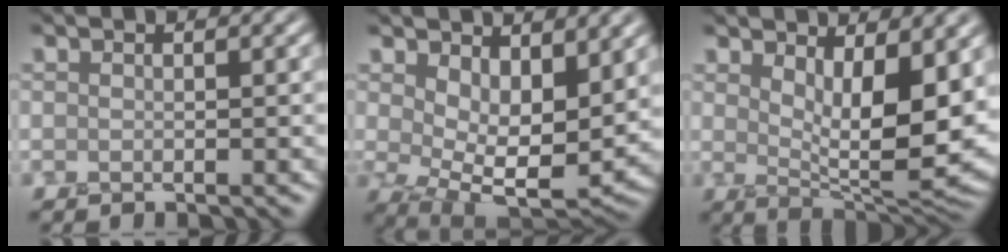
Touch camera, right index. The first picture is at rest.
{"total": 8.0, "force": [1.9, 4.3, 6.5], "torque": [-0.104, -0.022, 0.041]}
{"total": 8.2, "force": [2.1, 3.1, 7.3], "torque": [-0.117, -0.017, 0.041]}